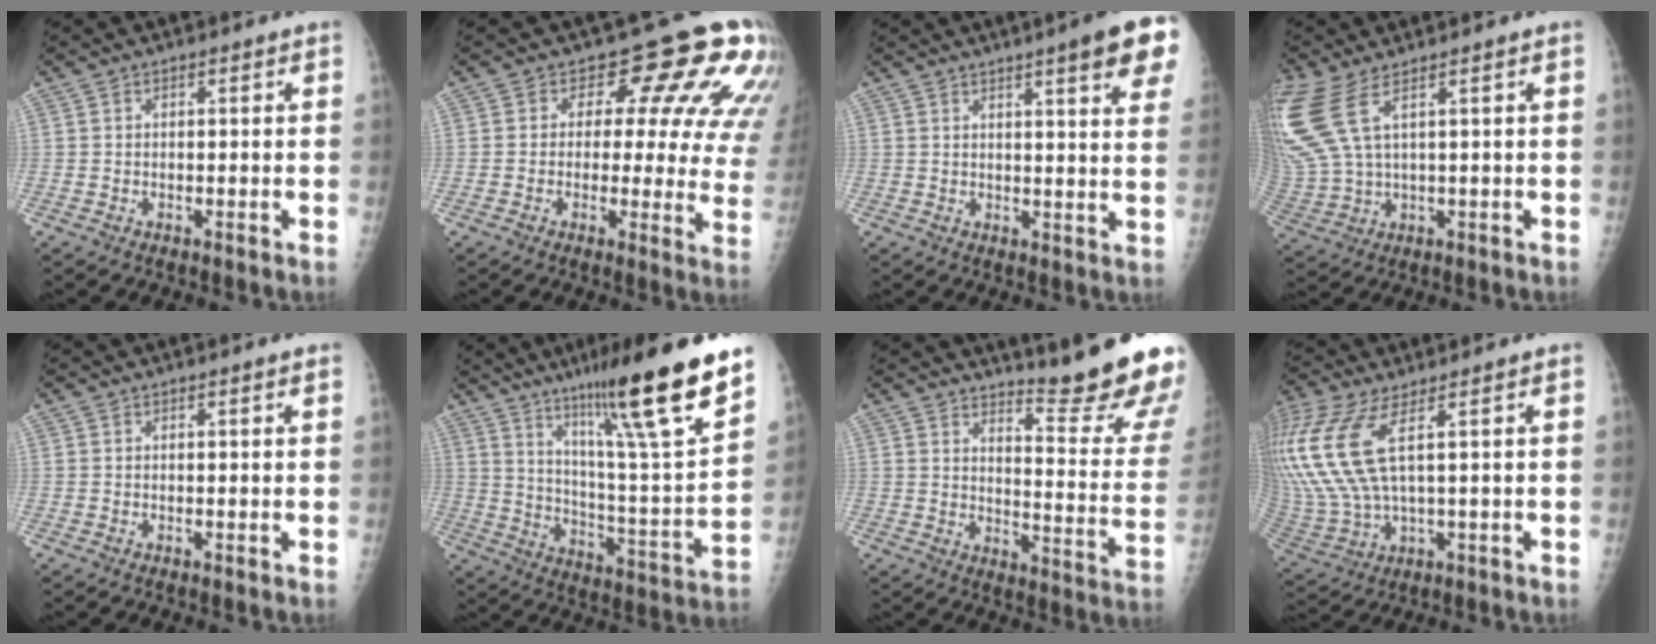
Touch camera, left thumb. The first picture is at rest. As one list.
[{"total": 14.1, "force": [7.4, 7.1, 9.8], "torque": [-0.066, -0.036, 0.060]}, {"total": 11.9, "force": [6.8, 1.4, 9.6], "torque": [-0.107, -0.024, 0.077]}, {"total": 12.6, "force": [5.8, 4.3, 10.3], "torque": [-0.287, -0.015, 0.130]}, {"total": 0.7, "force": [0.4, -0.2, 0.5], "torque": [-0.018, -0.003, 0.011]}, {"total": 23.3, "force": [15.3, 1.7, 17.5], "torque": [-0.250, -0.067, 0.254]}, {"total": 19.9, "force": [17.4, 0.4, 9.6], "torque": [-0.108, -0.193, 0.223]}, {"total": 16.5, "force": [5.4, 5.7, 14.5], "torque": [-0.381, -0.016, 0.119]}]